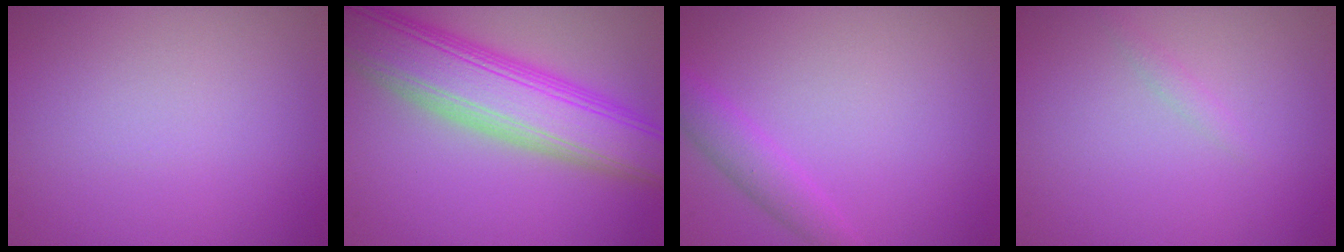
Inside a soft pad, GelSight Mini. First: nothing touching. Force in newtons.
{"total": 9.9, "press": 9.9, "slide": 0.4}
{"total": 2.2, "press": 2.2, "slide": 0.1}
{"total": 0.7, "press": 0.7, "slide": 0.1}